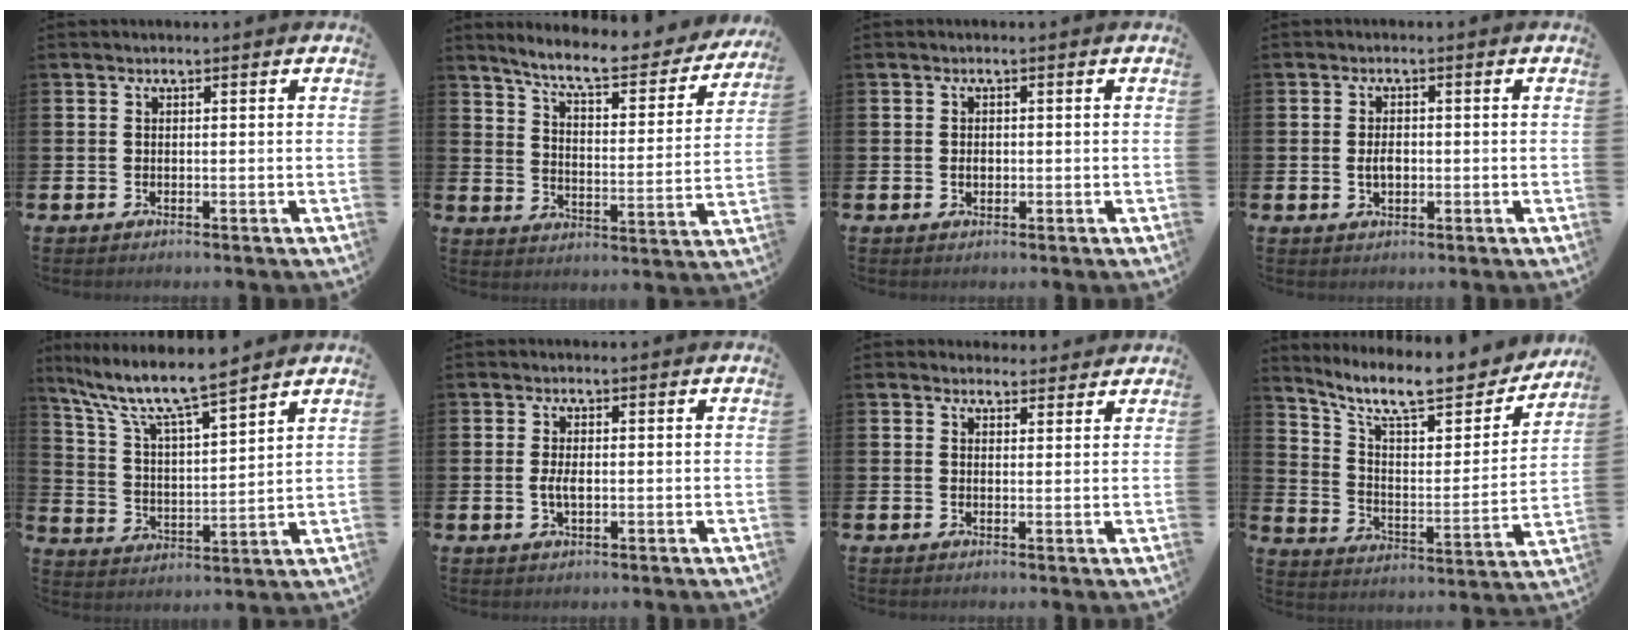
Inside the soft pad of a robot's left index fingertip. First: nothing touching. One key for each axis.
{"total": 8.1, "fx": 7.4, "fy": 1.2, "fz": 3.2, "tx": -0.079, "ty": -0.057, "tz": 0.120}
{"total": 1.2, "fx": -0.1, "fy": 0.9, "fz": 0.8, "tx": -0.011, "ty": 0.006, "tz": -0.005}
{"total": 2.3, "fx": -0.1, "fy": 1.4, "fz": 1.8, "tx": -0.023, "ty": 0.001, "tz": -0.007}
{"total": 9.1, "fx": 8.1, "fy": 0.9, "fz": 4.0, "tx": -0.116, "ty": -0.048, "tz": 0.138}
{"total": 2.1, "fx": -0.2, "fy": 1.0, "fz": 1.9, "tx": -0.025, "ty": -0.003, "tz": -0.006}
{"total": 2.1, "fx": 2.0, "fy": 0.7, "fz": -0.1, "tx": 0.007, "ty": -0.006, "tz": 0.034}
{"total": 11.1, "fx": 9.6, "fy": 2.9, "fz": 4.9, "tx": -0.122, "ty": -0.068, "tz": 0.162}